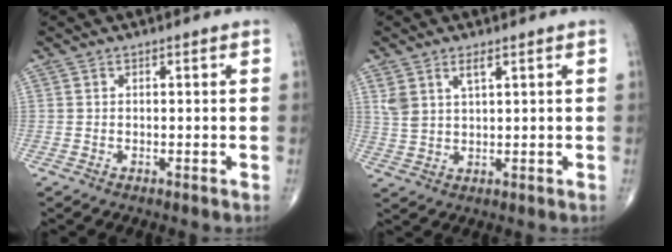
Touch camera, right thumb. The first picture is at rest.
{"total": 4.6, "force": [2.5, 1.9, 3.4], "torque": [-0.071, -0.007, 0.056]}